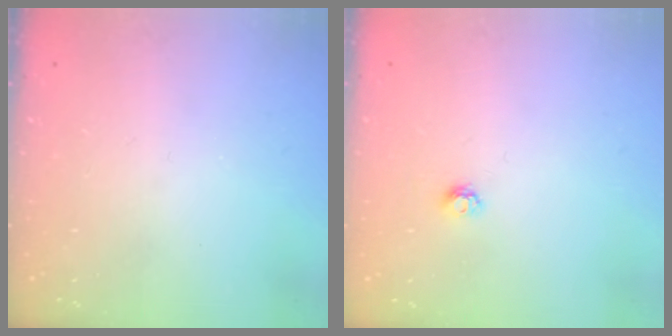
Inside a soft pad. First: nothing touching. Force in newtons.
{"total": 3.8, "press": 3.8, "slide": 0.5}